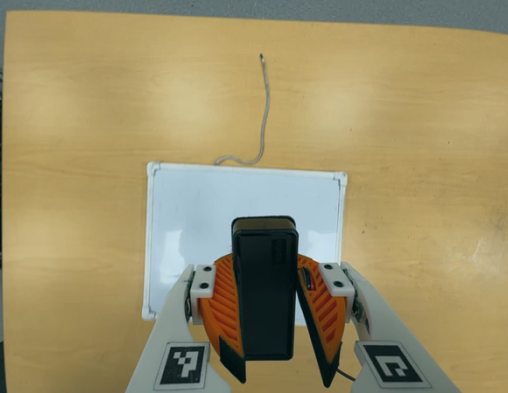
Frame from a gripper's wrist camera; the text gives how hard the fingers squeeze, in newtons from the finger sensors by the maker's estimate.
{"total": 9.4, "left": 9.2, "right": 9.6}